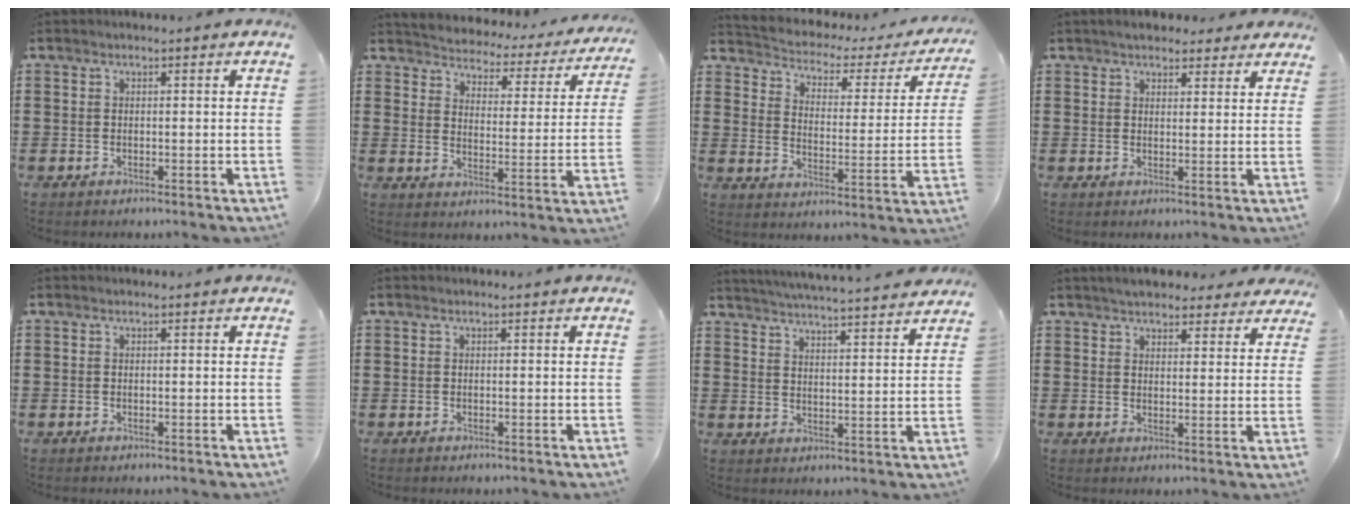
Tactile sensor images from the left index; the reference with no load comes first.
{"total": 2.8, "force": [2.8, 0.1, -0.3], "torque": [-0.018, -0.034, 0.039]}
{"total": 2.4, "force": [2.0, 1.0, 0.8], "torque": [-0.033, -0.023, 0.024]}
{"total": 3.3, "force": [2.9, 1.2, 0.7], "torque": [-0.023, 0.000, 0.055]}
{"total": 0.0}
{"total": 0.0}
{"total": 4.6, "force": [4.5, -0.7, 0.7], "torque": [-0.033, -0.035, 0.077]}
{"total": 4.3, "force": [4.1, 0.9, 1.0], "torque": [-0.033, -0.007, 0.075]}